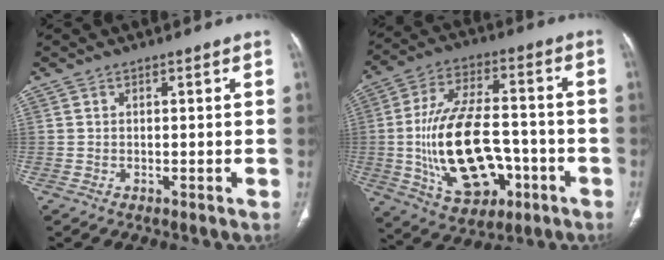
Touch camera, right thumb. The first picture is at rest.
{"total": 20.7, "force": [-4.4, 12.0, 16.3], "torque": [-0.282, 0.027, -0.056]}